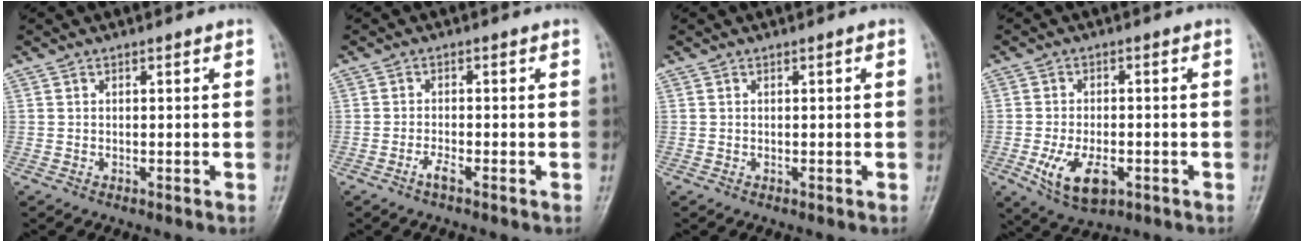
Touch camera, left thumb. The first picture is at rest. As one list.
[{"total": 1.9, "force": [-1.3, 0.3, 1.3], "torque": [-0.029, 0.004, -0.027]}, {"total": 0.0}, {"total": 8.7, "force": [-3.0, 4.7, 6.7], "torque": [-0.119, 0.001, -0.041]}]